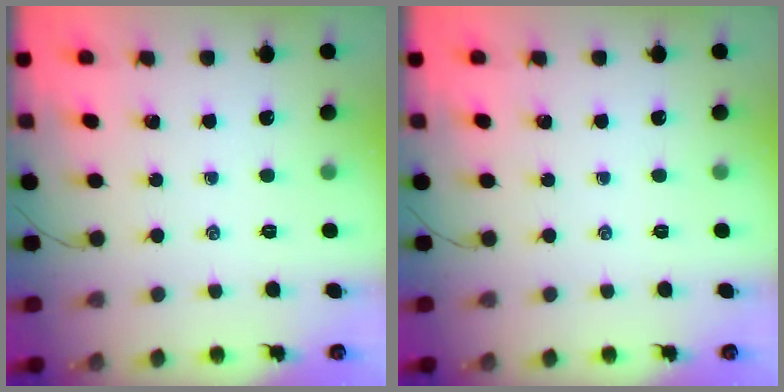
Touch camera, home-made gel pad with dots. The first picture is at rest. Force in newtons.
{"total": 0.0}